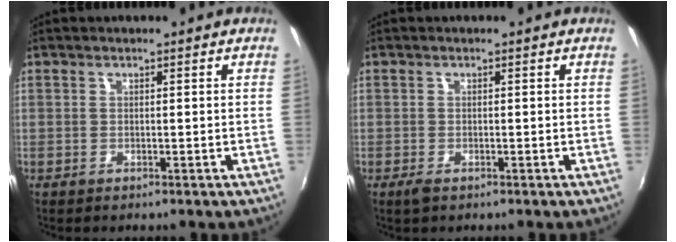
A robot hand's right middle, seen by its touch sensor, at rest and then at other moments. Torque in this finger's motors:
{"motor_torque": [0.33, -0.27, 0.05, 0.02]}